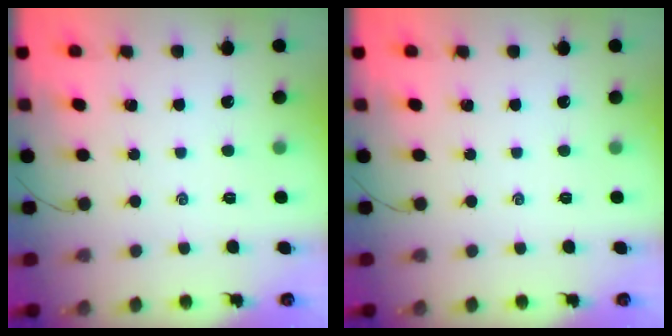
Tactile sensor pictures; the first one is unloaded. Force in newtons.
{"total": 0.0}